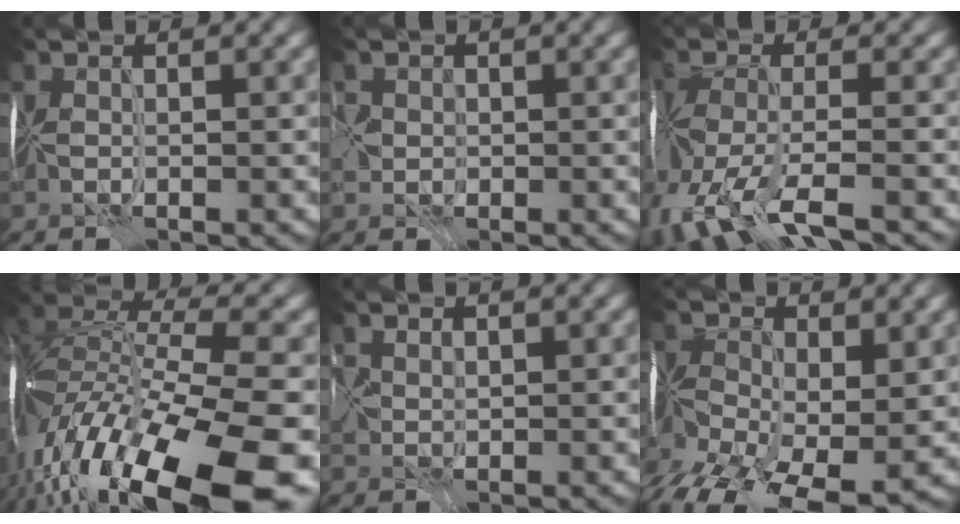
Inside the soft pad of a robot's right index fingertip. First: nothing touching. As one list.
[{"total": 1.2, "force": [-0.1, 1.0, -0.6], "torque": [0.002, 0.007, -0.005]}, {"total": 7.6, "force": [-5.2, 2.3, 5.0], "torque": [-0.119, -0.011, -0.094]}, {"total": 16.6, "force": [-9.7, 5.4, 12.4], "torque": [-0.238, -0.017, -0.155]}, {"total": 0.7, "force": [0.4, 0.5, -0.3], "torque": [-0.006, 0.009, 0.008]}, {"total": 13.2, "force": [-5.8, 7.4, 9.2], "torque": [-0.185, -0.024, -0.090]}]